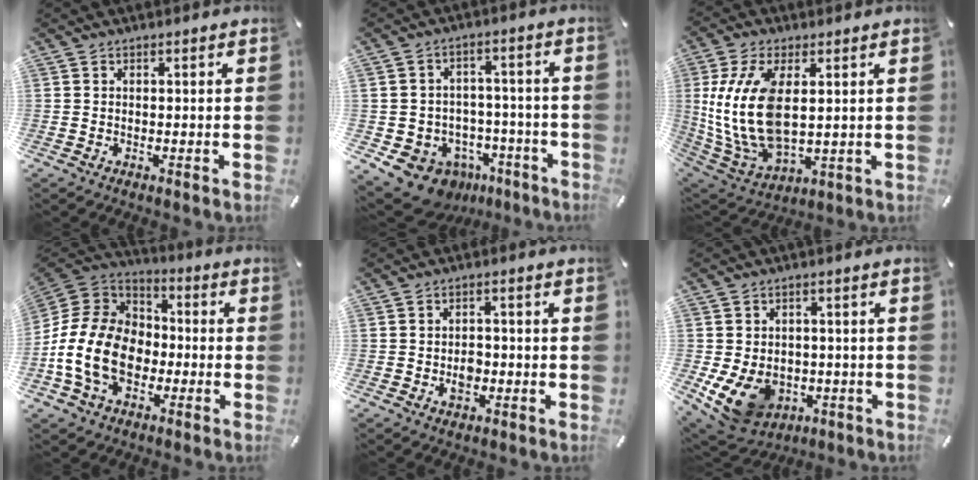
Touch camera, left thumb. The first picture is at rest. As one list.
[{"total": 10.7, "force": [-6.6, 7.9, 3.1], "torque": [-0.052, 0.045, -0.104]}, {"total": 15.5, "force": [2.8, 8.5, 12.7], "torque": [-0.295, -0.010, 0.053]}, {"total": 16.5, "force": [-5.0, 12.7, 9.2], "torque": [-0.216, 0.030, -0.090]}, {"total": 4.0, "force": [-1.0, 2.9, 2.6], "torque": [-0.039, 0.003, -0.019]}, {"total": 11.0, "force": [-3.6, 8.6, 5.8], "torque": [-0.121, 0.013, -0.059]}]